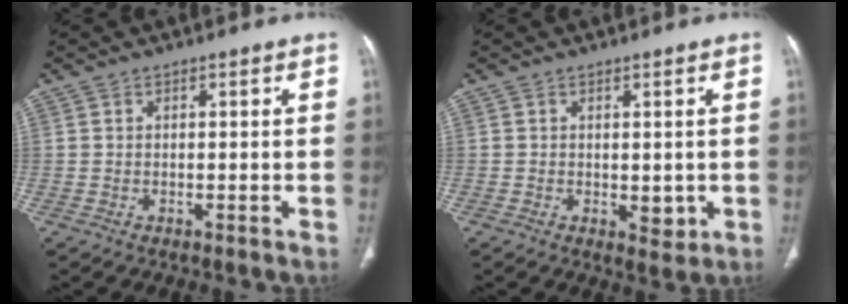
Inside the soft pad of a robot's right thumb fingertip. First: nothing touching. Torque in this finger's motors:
{"motor_torque": [2.60, 2.41, 0.55, -0.45, 0.02]}